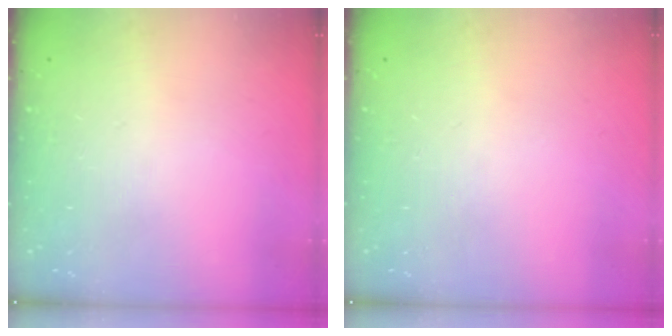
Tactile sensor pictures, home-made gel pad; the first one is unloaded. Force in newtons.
{"total": 0.0}